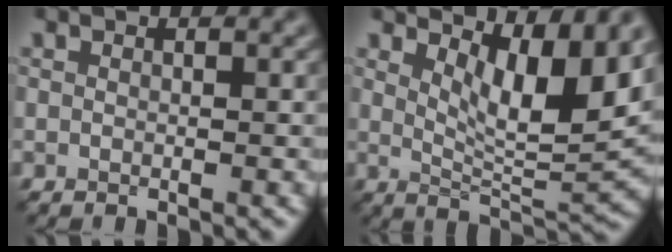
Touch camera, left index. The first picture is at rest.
{"total": 6.9, "force": [3.2, 2.0, 5.7], "torque": [-0.090, -0.017, 0.057]}